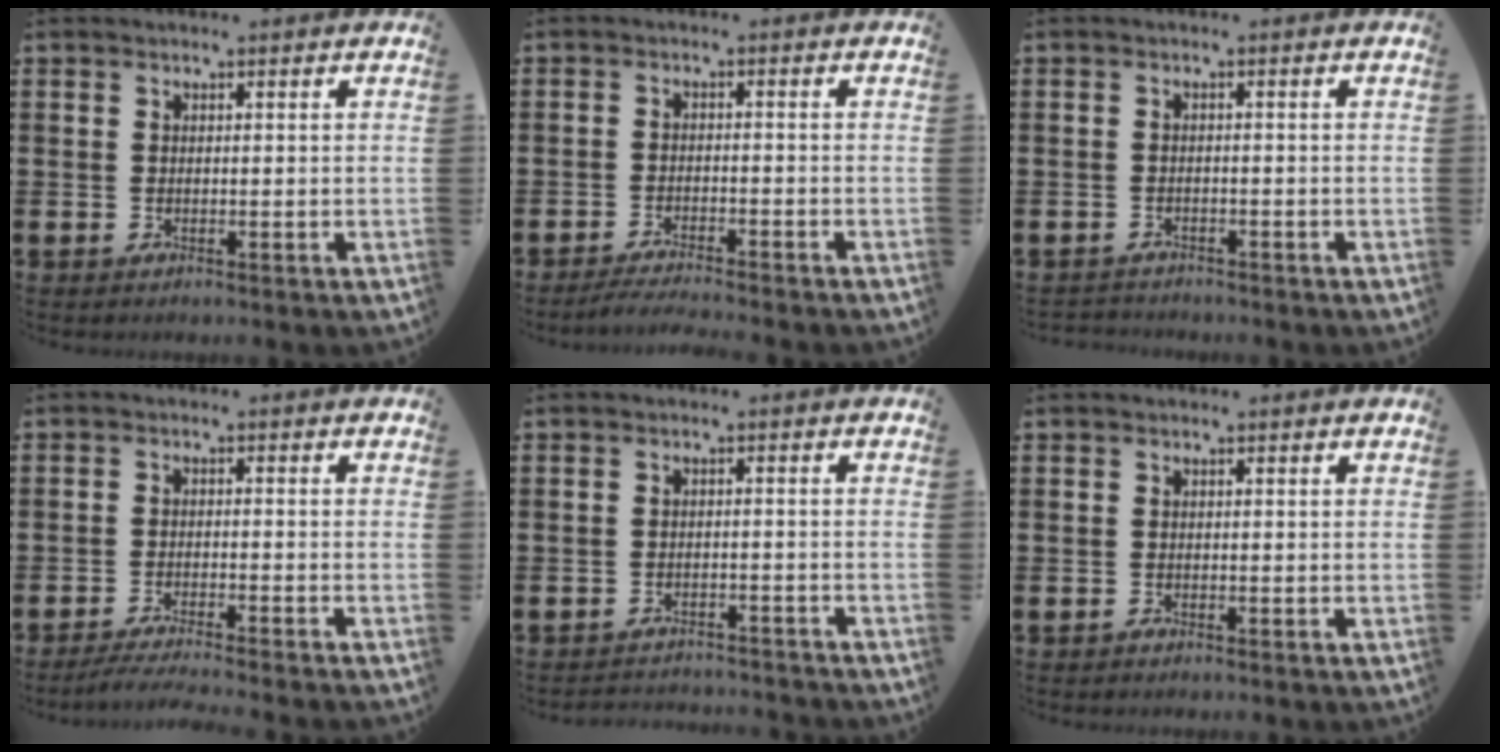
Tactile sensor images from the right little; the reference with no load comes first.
{"total": 2.0, "force": [-1.9, -0.2, 0.7], "torque": [-0.011, 0.004, -0.037]}
{"total": 1.0, "force": [-0.9, 0.1, -0.1], "torque": [0.000, 0.002, -0.021]}
{"total": 2.4, "force": [-2.1, -0.3, 1.2], "torque": [-0.017, 0.000, -0.039]}
{"total": 1.7, "force": [-1.7, -0.1, -0.2], "torque": [-0.003, 0.003, -0.038]}
{"total": 0.0}